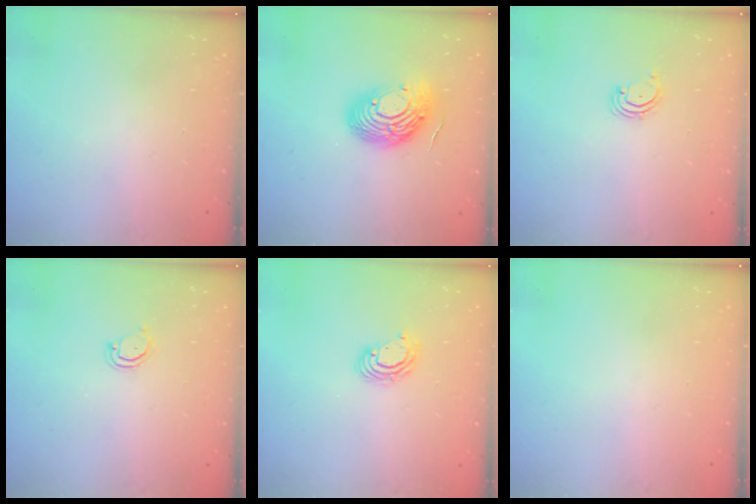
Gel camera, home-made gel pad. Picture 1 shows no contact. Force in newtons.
{"total": 14.9, "press": 14.9, "slide": 1.3}
{"total": 2.1, "press": 2.1, "slide": 0.3}
{"total": 2.5, "press": 2.5, "slide": 0.1}
{"total": 5.7, "press": 5.7, "slide": 0.2}
{"total": 0.0}